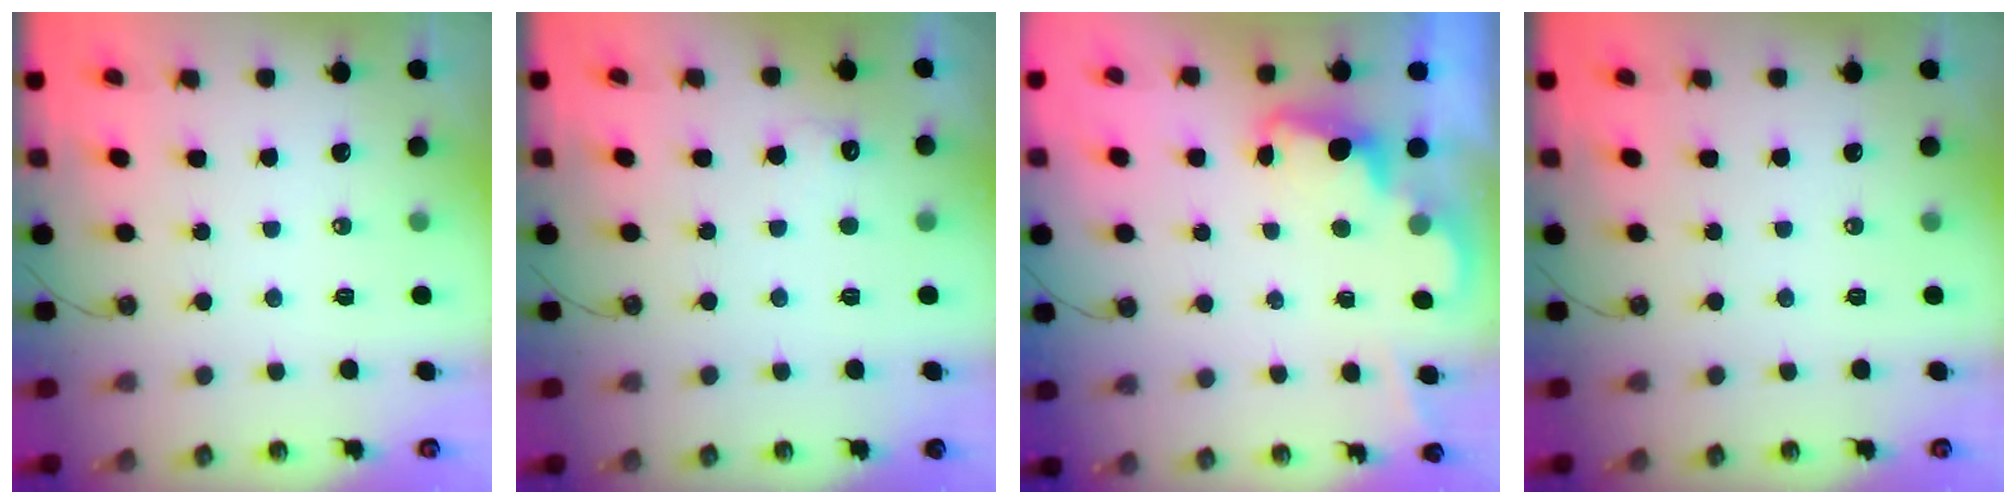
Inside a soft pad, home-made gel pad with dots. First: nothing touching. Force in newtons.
{"total": 4.0, "press": 3.8, "slide": 1.1}
{"total": 2.5, "press": 2.4, "slide": 0.5}
{"total": 0.0}